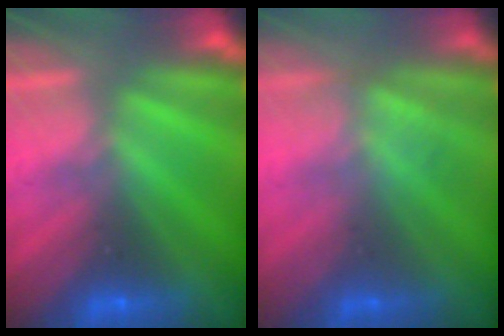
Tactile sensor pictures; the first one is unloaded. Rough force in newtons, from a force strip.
{"total": 2.8}